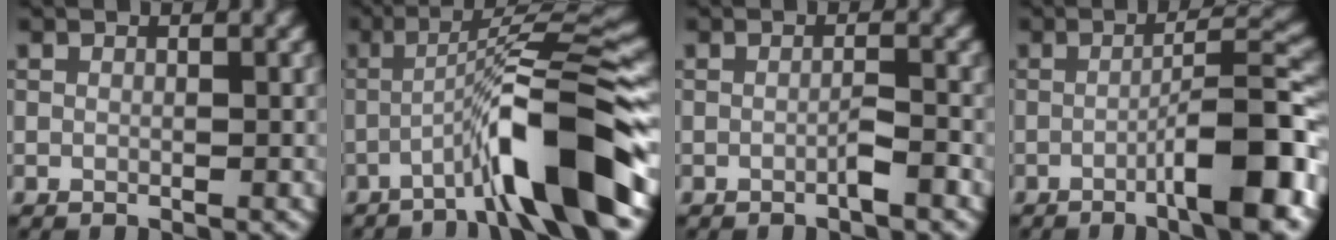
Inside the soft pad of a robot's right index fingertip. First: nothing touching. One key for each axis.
{"total": 9.8, "fx": -4.7, "fy": 1.0, "fz": 8.6, "tx": -0.124, "ty": 0.025, "tz": -0.083}
{"total": 1.3, "fx": -0.7, "fy": 0.0, "fz": 1.0, "tx": -0.016, "ty": 0.006, "tz": -0.016}
{"total": 7.8, "fx": -3.1, "fy": 1.0, "fz": 7.1, "tx": -0.094, "ty": 0.021, "tz": -0.056}